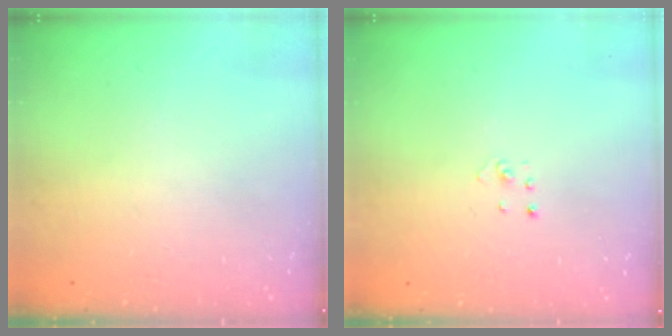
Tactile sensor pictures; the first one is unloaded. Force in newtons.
{"total": 1.5, "press": 1.5, "slide": 0.1}